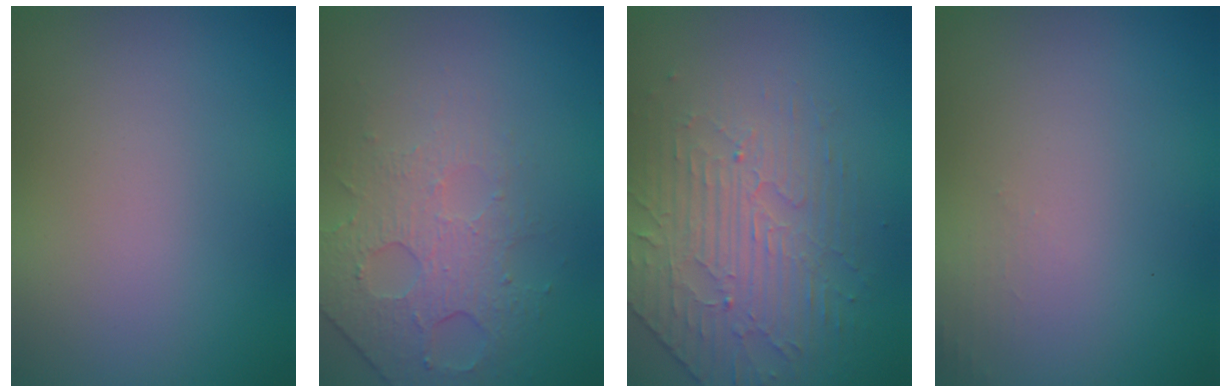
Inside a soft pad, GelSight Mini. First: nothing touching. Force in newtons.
{"total": 4.6, "press": 3.0, "slide": 3.4}
{"total": 4.4, "press": 3.4, "slide": 2.7}
{"total": 0.7, "press": 0.6, "slide": 0.1}